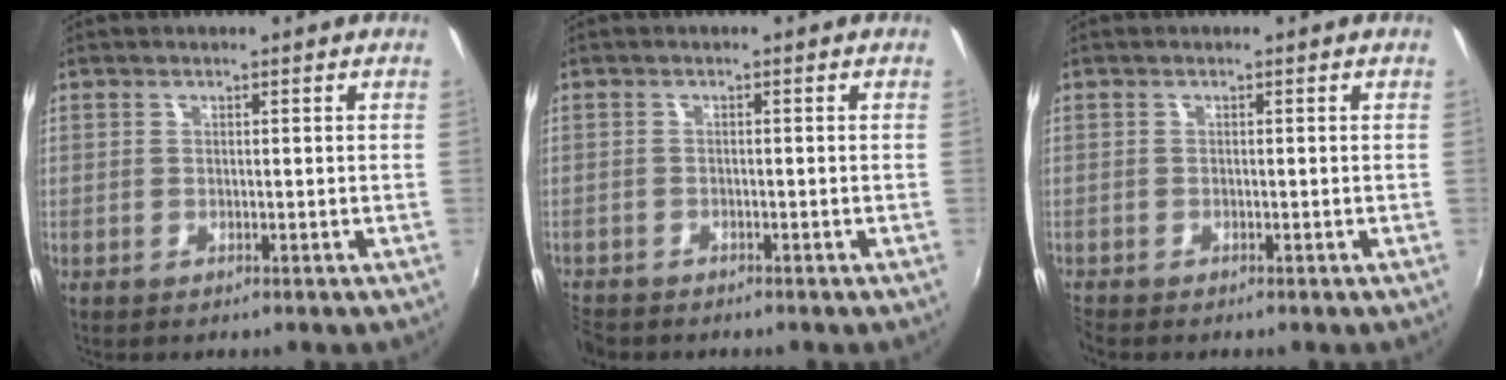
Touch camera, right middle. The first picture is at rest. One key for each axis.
{"total": 3.5, "fx": -3.2, "fy": 1.4, "fz": 0.6, "tx": -0.030, "ty": -0.016, "tz": -0.064}
{"total": 1.1, "fx": -1.1, "fy": 0.2, "fz": 0.1, "tx": -0.006, "ty": -0.008, "tz": -0.025}